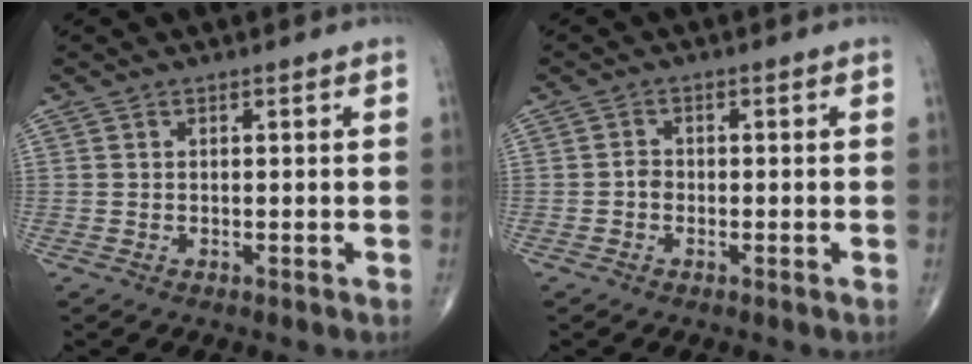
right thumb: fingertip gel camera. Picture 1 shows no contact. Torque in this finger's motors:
{"motor_torque": [0.46, 0.59, 0.03, -0.23, -0.01]}